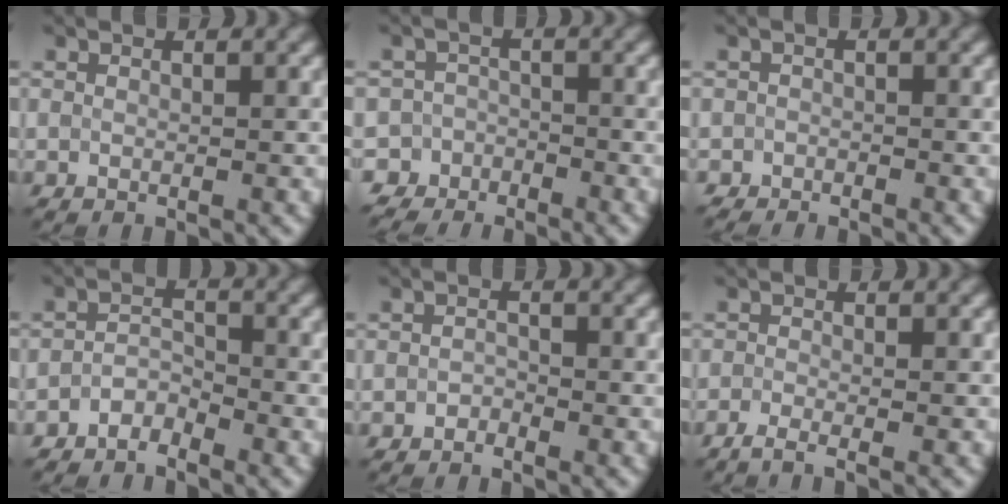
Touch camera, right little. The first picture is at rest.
{"total": 4.9, "force": [-4.1, 2.3, -1.4], "torque": [0.047, -0.002, -0.063]}
{"total": 2.3, "force": [-2.1, 0.1, -1.1], "torque": [0.017, -0.009, -0.033]}
{"total": 2.1, "force": [-2.0, 0.2, -0.5], "torque": [0.002, 0.006, -0.036]}
{"total": 1.3, "force": [-1.1, -0.1, -0.7], "torque": [0.007, 0.001, -0.014]}
{"total": 2.1, "force": [-2.0, 0.0, 0.7], "torque": [-0.011, -0.009, -0.040]}